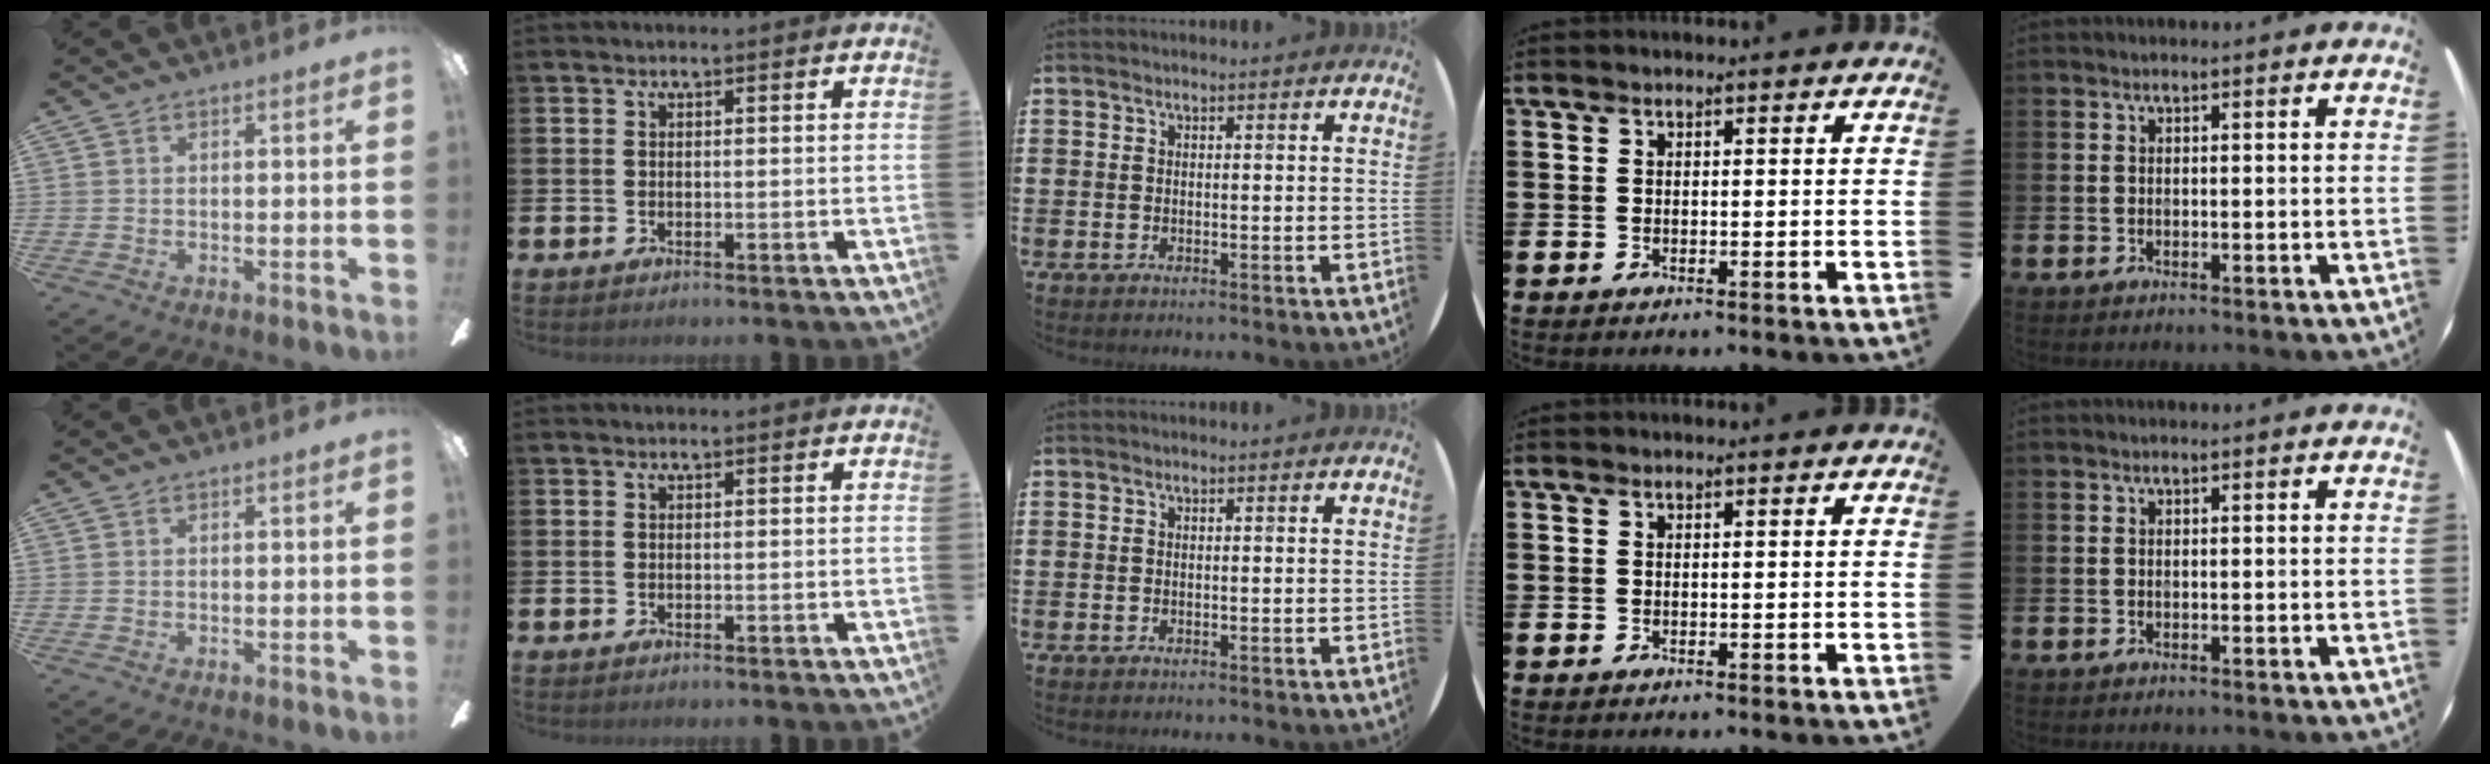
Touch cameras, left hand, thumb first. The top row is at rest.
{}